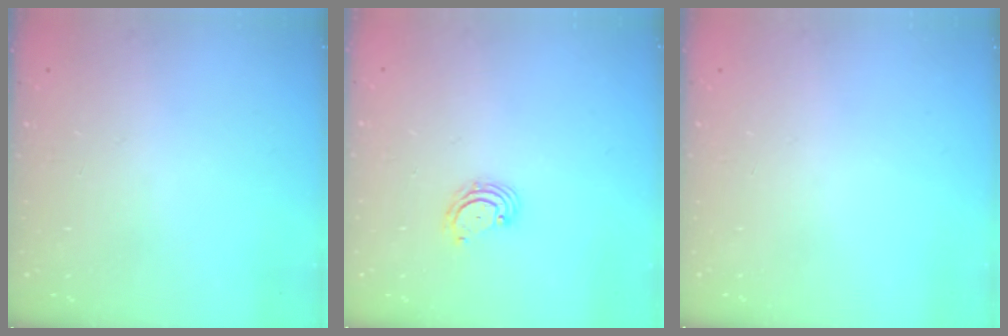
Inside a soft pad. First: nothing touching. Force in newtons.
{"total": 3.3, "press": 3.3, "slide": 0.4}
{"total": 0.0}